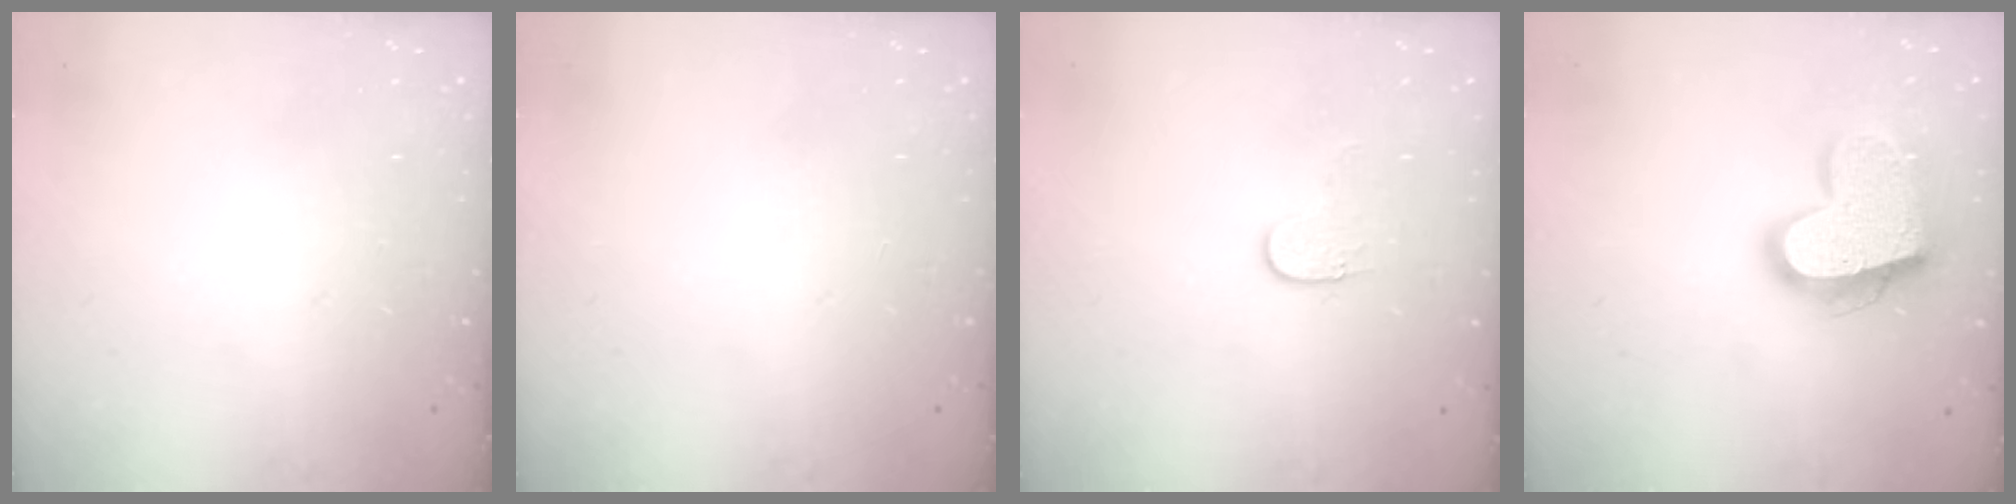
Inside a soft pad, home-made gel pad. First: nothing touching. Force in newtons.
{"total": 0.0}
{"total": 4.3, "press": 4.3, "slide": 0.5}
{"total": 20.3, "press": 20.3, "slide": 1.5}